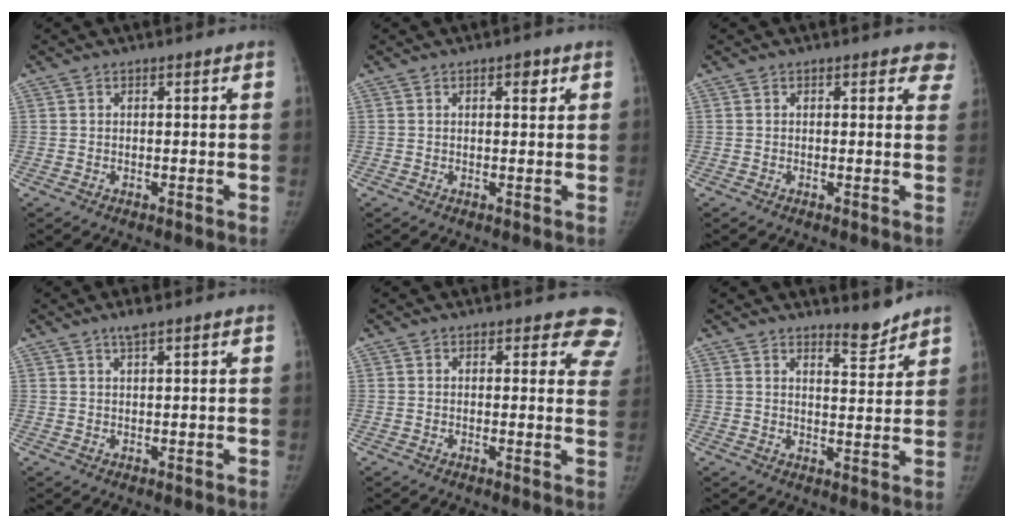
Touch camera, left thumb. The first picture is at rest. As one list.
[{"total": 1.8, "force": [1.0, 0.9, 1.2], "torque": [-0.005, -0.001, 0.011]}, {"total": 3.7, "force": [3.2, 1.8, 0.9], "torque": [0.027, -0.012, 0.016]}, {"total": 2.0, "force": [1.4, 0.3, 1.3], "torque": [-0.019, -0.001, 0.026]}, {"total": 8.0, "force": [7.0, 3.6, 1.3], "torque": [0.044, -0.029, 0.041]}, {"total": 4.1, "force": [3.9, 0.7, 1.0], "torque": [0.001, -0.040, 0.063]}]